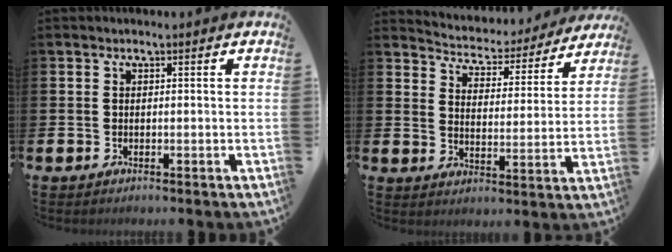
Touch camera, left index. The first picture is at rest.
{"total": 4.5, "force": [4.3, 1.3, 0.3], "torque": [-0.024, -0.043, 0.066]}